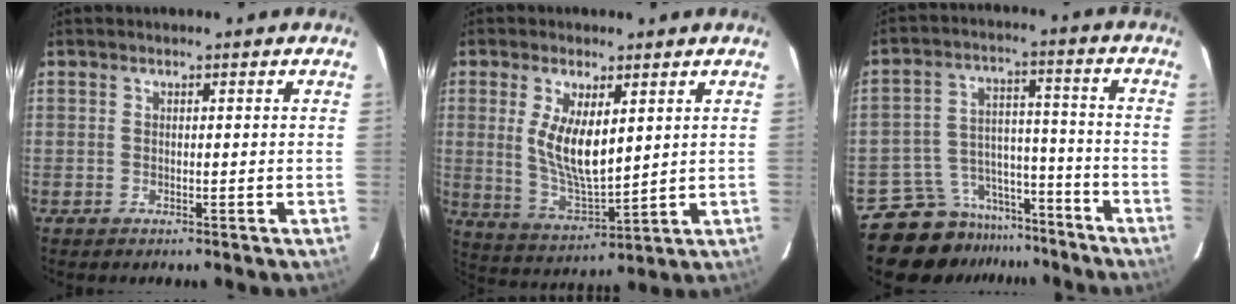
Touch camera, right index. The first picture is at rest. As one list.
[{"total": 10.5, "force": [2.6, 4.1, 9.3], "torque": [-0.182, -0.009, 0.061]}, {"total": 12.1, "force": [-10.1, 6.7, 1.0], "torque": [-0.034, 0.051, -0.143]}]